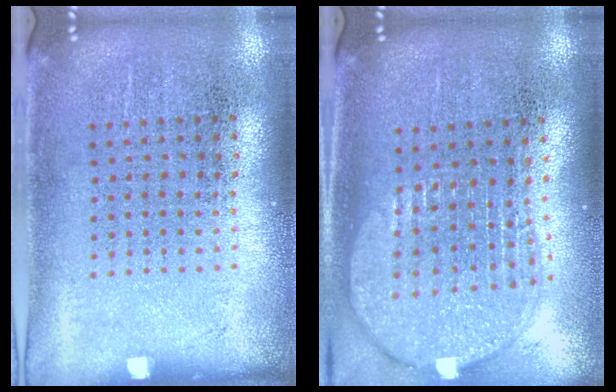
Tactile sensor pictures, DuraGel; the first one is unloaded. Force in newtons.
{"total": 2.0, "press": 1.7, "slide": 1.1}